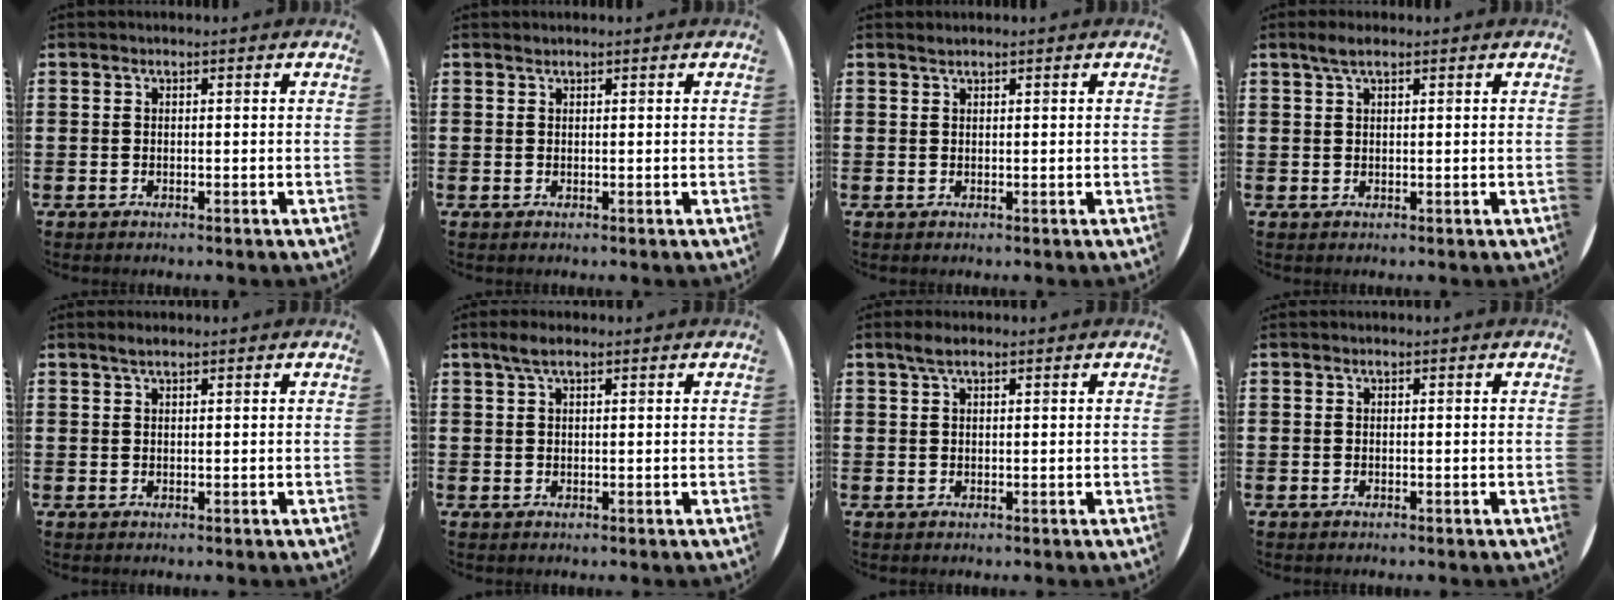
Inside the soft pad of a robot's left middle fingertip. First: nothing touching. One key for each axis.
{"total": 0.0}
{"total": 0.6, "fx": 0.5, "fy": -0.1, "fz": 0.1, "tx": -0.001, "ty": -0.001, "tz": 0.010}
{"total": 1.9, "fx": 1.4, "fy": 0.4, "fz": 1.3, "tx": -0.027, "ty": 0.004, "tz": 0.023}
{"total": 1.1, "fx": 0.9, "fy": 0.1, "fz": 0.6, "tx": -0.013, "ty": 0.002, "tz": 0.016}
{"total": 2.1, "fx": 1.4, "fy": 0.5, "fz": 1.5, "tx": -0.031, "ty": 0.004, "tz": 0.025}
{"total": 1.8, "fx": 1.2, "fy": 0.4, "fz": 1.2, "tx": -0.025, "ty": 0.004, "tz": 0.021}
{"total": 0.0}